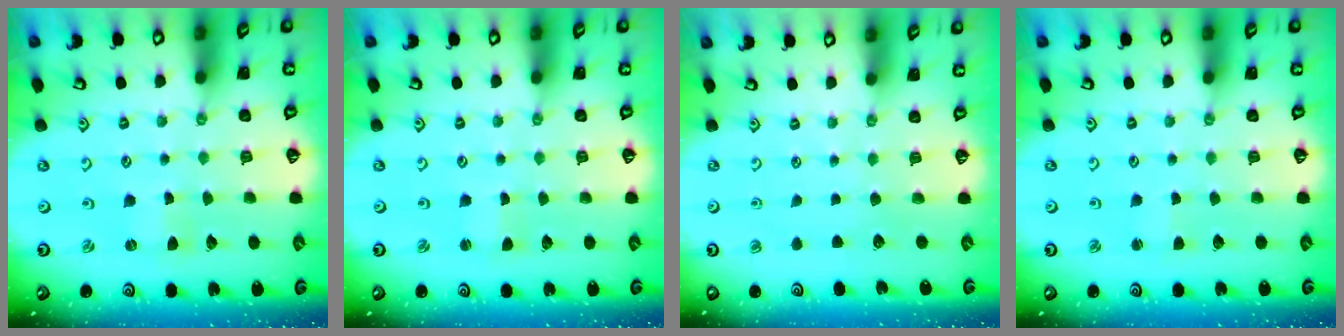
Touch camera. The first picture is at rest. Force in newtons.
{"total": 1.2, "press": 1.2, "slide": 0.0}
{"total": 0.0}
{"total": 1.9, "press": 1.8, "slide": 0.4}